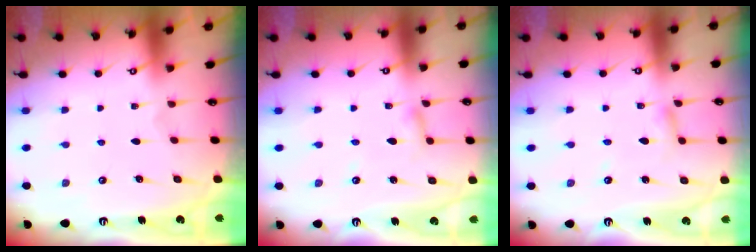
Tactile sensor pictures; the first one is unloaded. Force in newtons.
{"total": 2.7, "press": 2.7, "slide": 0.1}
{"total": 2.6, "press": 2.6, "slide": 0.2}